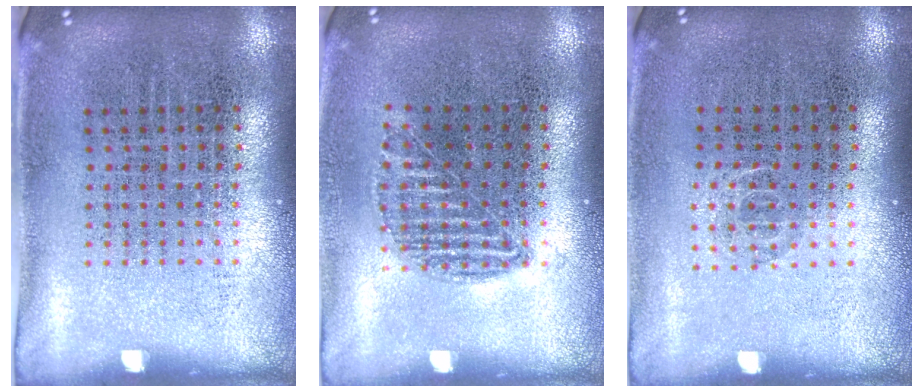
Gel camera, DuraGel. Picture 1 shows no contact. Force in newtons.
{"total": 0.9, "press": 0.9, "slide": 0.4}
{"total": 0.6, "press": 0.4, "slide": 0.4}